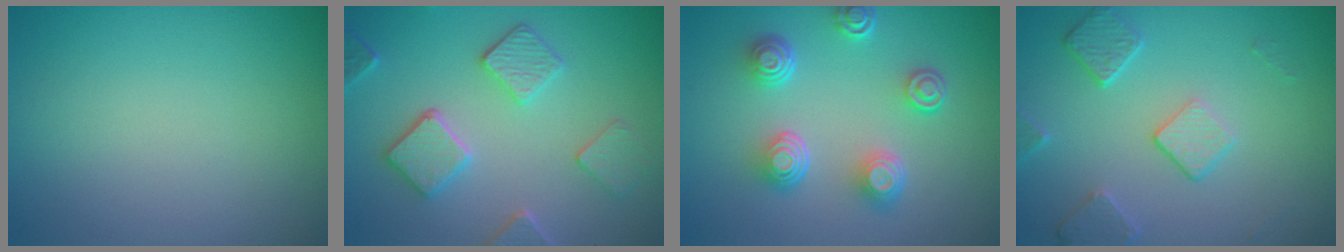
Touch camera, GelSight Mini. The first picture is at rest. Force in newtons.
{"total": 4.3, "press": 3.8, "slide": 1.9}
{"total": 4.7, "press": 3.4, "slide": 3.2}
{"total": 3.0, "press": 2.7, "slide": 1.4}